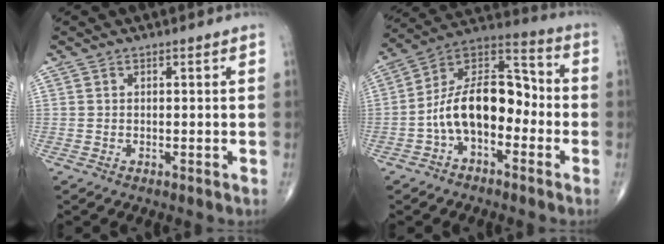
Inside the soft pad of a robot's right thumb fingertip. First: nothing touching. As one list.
[{"total": 15.5, "force": [-3.4, 8.9, 12.2], "torque": [-0.187, 0.061, -0.070]}]